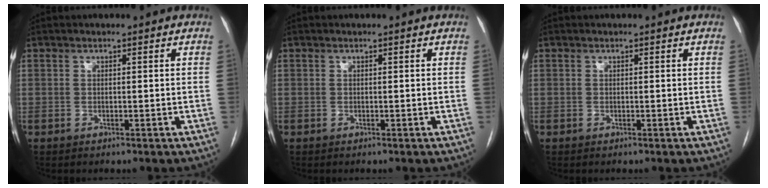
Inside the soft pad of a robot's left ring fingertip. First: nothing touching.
{"total": 0.0}
{"total": 0.0}